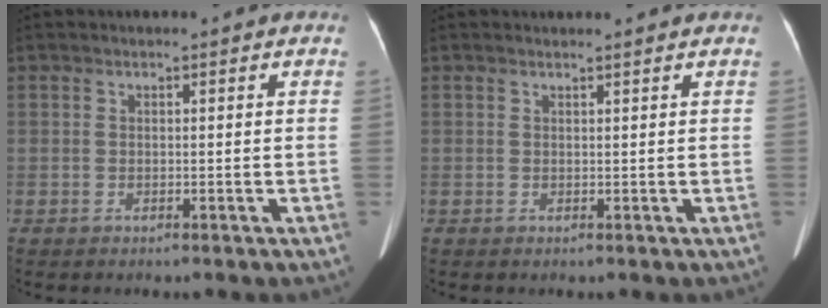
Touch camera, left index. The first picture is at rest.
{"total": 1.5, "force": [1.5, 0.0, 0.0], "torque": [0.000, -0.010, 0.014]}